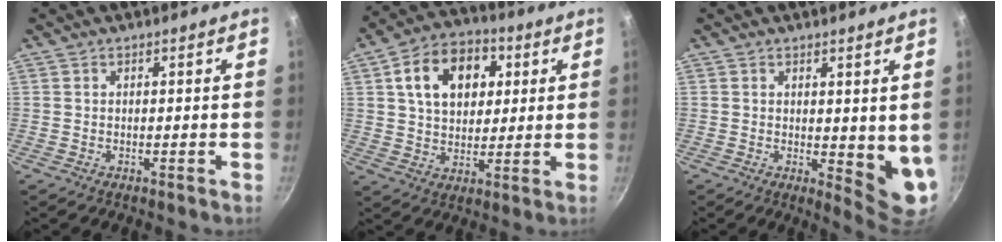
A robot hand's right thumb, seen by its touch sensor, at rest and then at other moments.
{"total": 14.6, "force": [4.3, 10.2, 9.6], "torque": [-0.122, 0.007, 0.062]}
{"total": 7.1, "force": [1.2, 2.9, 6.4], "torque": [-0.073, -0.024, 0.019]}